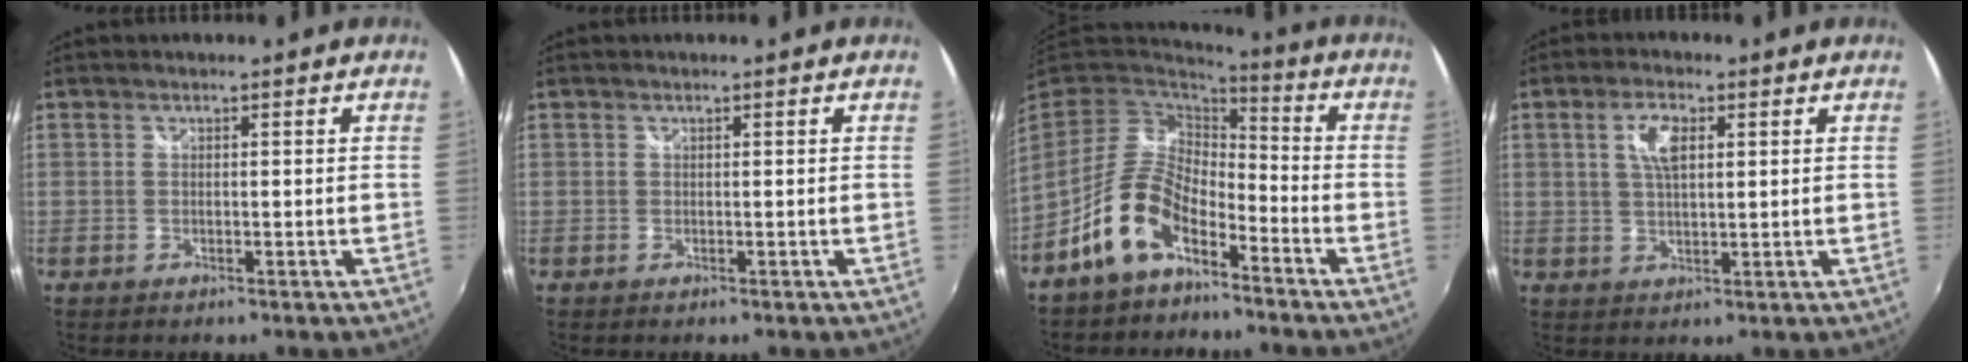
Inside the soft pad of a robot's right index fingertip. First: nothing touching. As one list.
[{"total": 0.0}, {"total": 11.9, "force": [-7.0, 5.8, 7.7], "torque": [-0.158, 0.010, -0.131]}, {"total": 5.0, "force": [1.7, 2.2, 4.2], "torque": [-0.079, 0.006, 0.031]}]